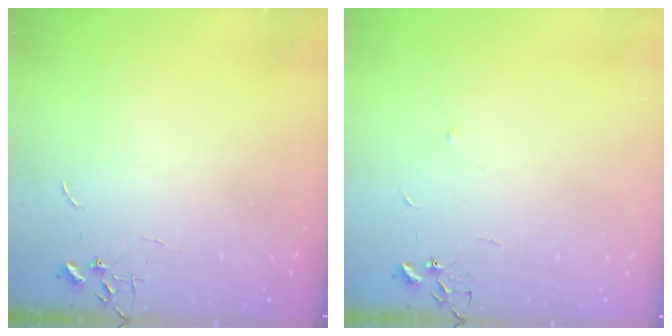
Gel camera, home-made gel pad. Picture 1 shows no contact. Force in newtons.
{"total": 4.2, "press": 4.1, "slide": 1.0}